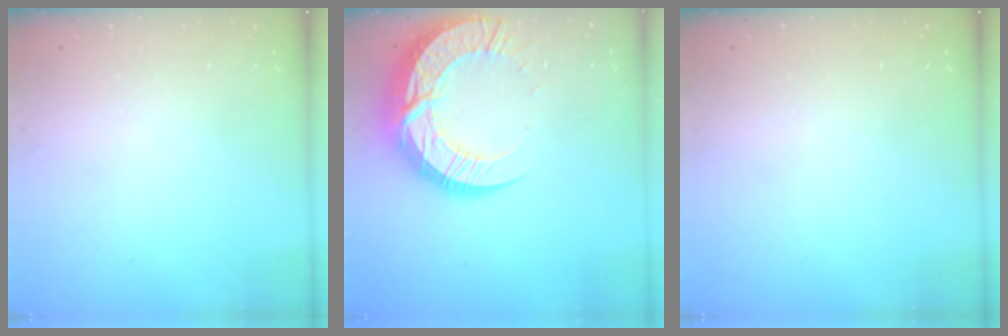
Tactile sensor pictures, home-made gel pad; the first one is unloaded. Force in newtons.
{"total": 22.5, "press": 22.4, "slide": 1.8}
{"total": 0.0}